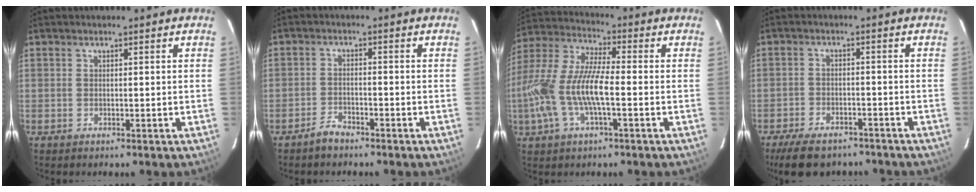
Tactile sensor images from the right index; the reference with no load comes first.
{"total": 3.0, "force": [-2.7, 1.1, 1.0], "torque": [-0.031, 0.005, -0.048]}
{"total": 15.3, "force": [-3.4, 4.4, 14.2], "torque": [-0.297, -0.003, -0.068]}
{"total": 11.7, "force": [-9.3, 5.0, 5.1], "torque": [-0.121, -0.010, -0.141]}